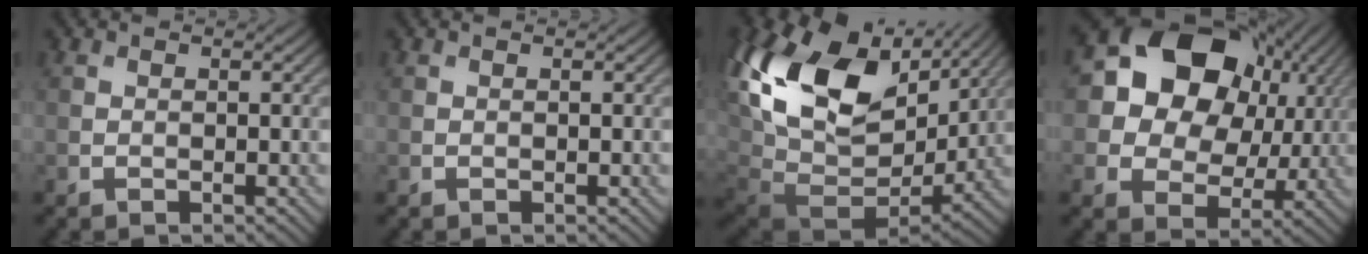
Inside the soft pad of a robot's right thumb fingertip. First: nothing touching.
{"total": 0.0}
{"total": 21.8, "force": [7.1, 14.0, 15.0], "torque": [-0.330, 0.010, 0.154]}
{"total": 15.2, "force": [4.6, 11.9, 8.3], "torque": [-0.162, 0.026, 0.077]}